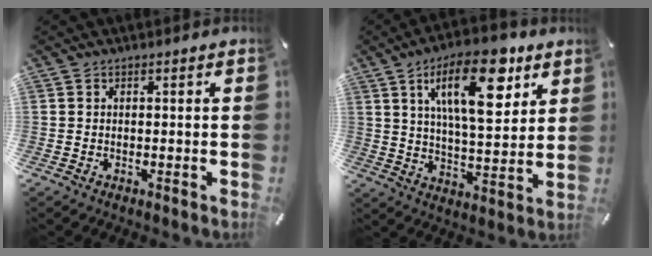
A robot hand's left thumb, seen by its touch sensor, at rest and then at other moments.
{"total": 18.5, "force": [9.1, 7.8, 14.0], "torque": [-0.222, -0.021, 0.145]}